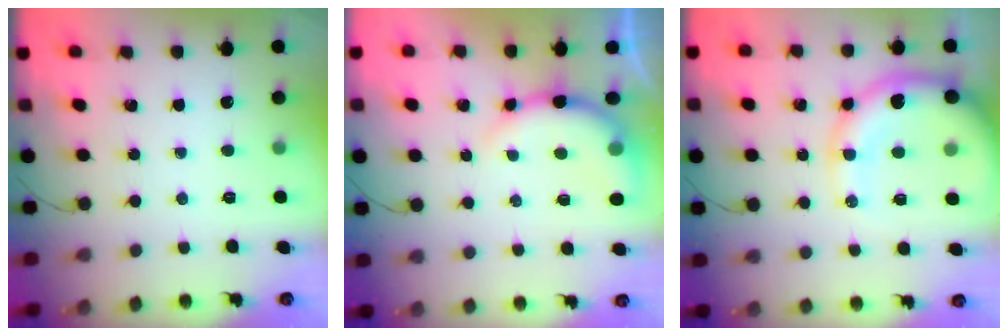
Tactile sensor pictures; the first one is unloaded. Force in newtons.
{"total": 9.6, "press": 9.6, "slide": 1.3}
{"total": 13.7, "press": 13.1, "slide": 3.7}